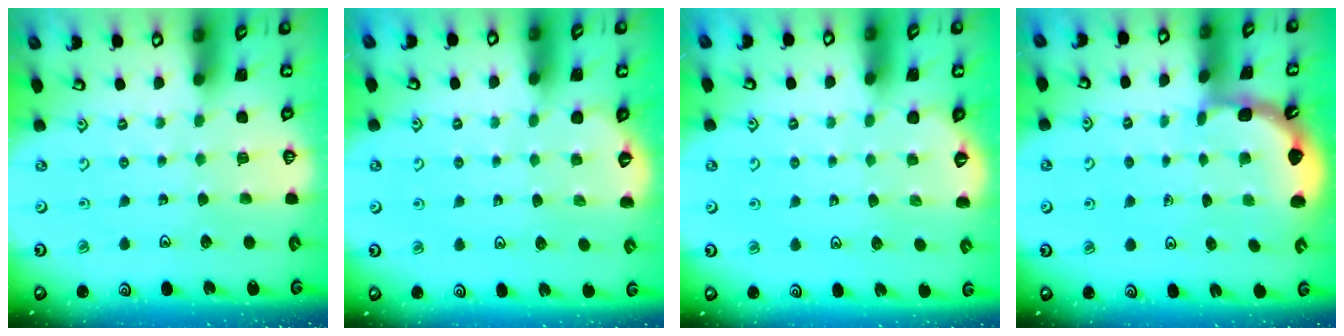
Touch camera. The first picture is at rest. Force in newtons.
{"total": 1.9, "press": 0.5, "slide": 1.9}
{"total": 1.9, "press": 0.5, "slide": 1.9}
{"total": 1.9, "press": 1.9, "slide": 0.2}